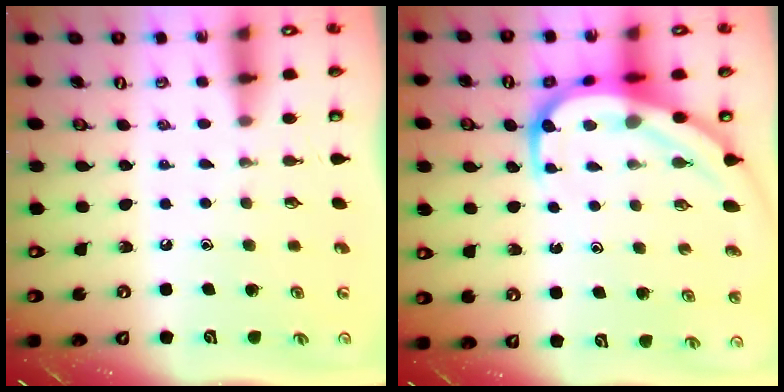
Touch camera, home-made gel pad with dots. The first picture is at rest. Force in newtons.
{"total": 11.3, "press": 11.3, "slide": 1.1}